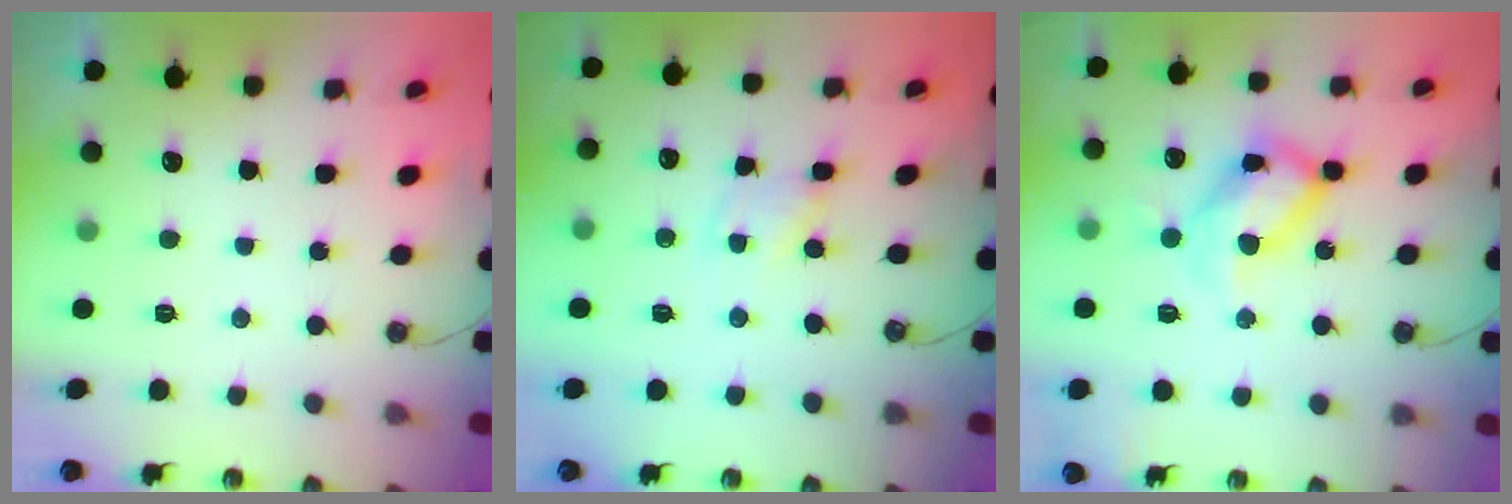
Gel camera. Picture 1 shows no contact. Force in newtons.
{"total": 1.2, "press": 1.2, "slide": 0.1}
{"total": 17.1, "press": 17.0, "slide": 1.6}